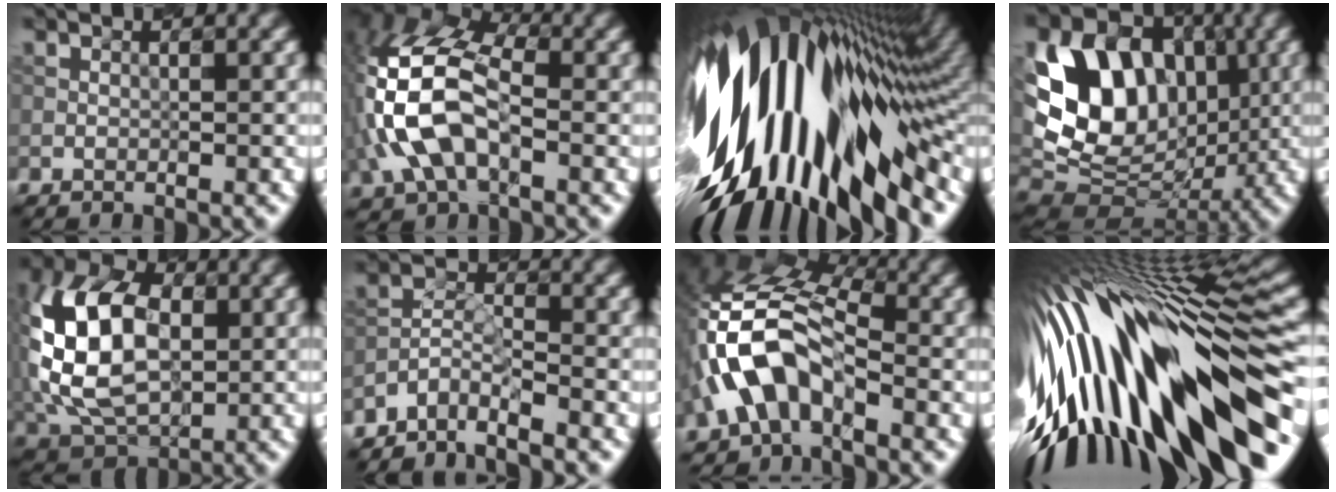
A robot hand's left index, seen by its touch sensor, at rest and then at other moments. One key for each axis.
{"total": 10.4, "fx": -0.8, "fy": 5.8, "fz": 8.5, "tx": -0.203, "ty": 0.020, "tz": -0.030}
{"total": 17.5, "fx": -0.4, "fy": 9.0, "fz": 15.0, "tx": -0.255, "ty": 0.002, "tz": -0.016}
{"total": 13.2, "fx": 2.9, "fy": 9.8, "fz": 8.3, "tx": -0.148, "ty": 0.005, "tz": 0.047}
{"total": 12.9, "fx": 1.0, "fy": 8.5, "fz": 9.6, "tx": -0.216, "ty": 0.014, "tz": 0.008}
{"total": 3.5, "fx": -3.2, "fy": 0.9, "fz": 1.2, "tx": -0.022, "ty": 0.001, "tz": -0.072}
{"total": 8.4, "fx": -2.7, "fy": 4.5, "fz": 6.5, "tx": -0.139, "ty": 0.019, "tz": -0.061}
{"total": 17.9, "fx": -2.5, "fy": 5.8, "fz": 16.8, "tx": -0.284, "ty": 0.007, "tz": -0.042}